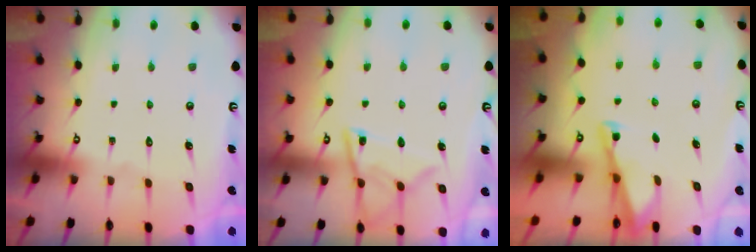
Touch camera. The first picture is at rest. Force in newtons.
{"total": 12.7, "press": 12.6, "slide": 1.3}
{"total": 2.7, "press": 2.7, "slide": 0.2}